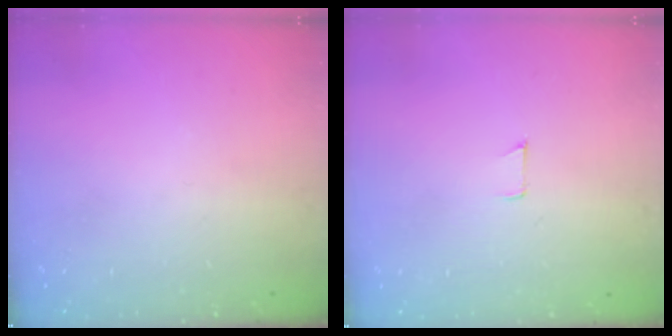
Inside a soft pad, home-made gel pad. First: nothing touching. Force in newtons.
{"total": 3.6, "press": 3.6, "slide": 0.3}